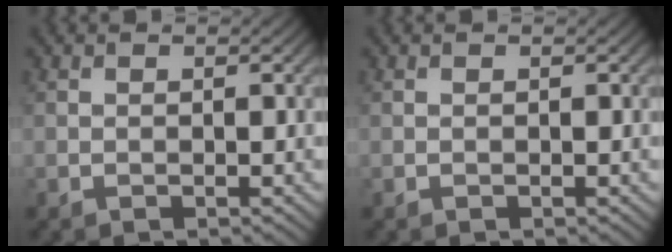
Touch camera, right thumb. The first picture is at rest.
{"total": 0.0}